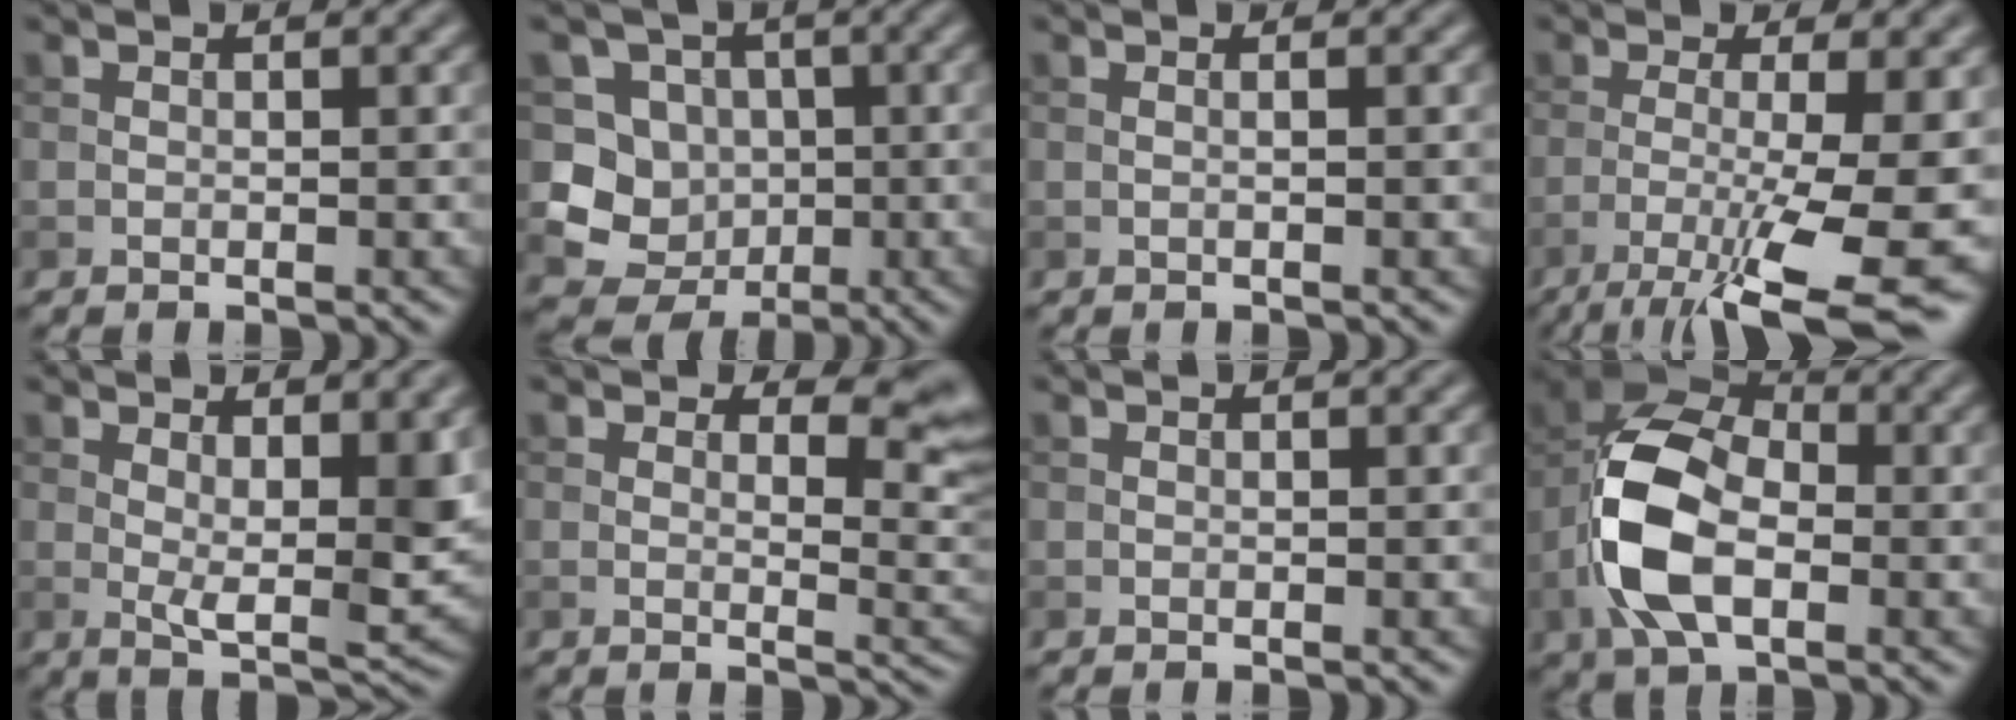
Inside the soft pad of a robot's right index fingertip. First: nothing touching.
{"total": 5.8, "force": [-0.6, 5.5, 1.9], "torque": [-0.015, -0.006, -0.027]}
{"total": 0.8, "force": [0.1, 0.2, 0.7], "torque": [-0.010, 0.000, -0.006]}
{"total": 9.7, "force": [-3.9, 1.9, 8.7], "torque": [-0.132, -0.010, -0.063]}
{"total": 6.0, "force": [1.6, 2.1, 5.4], "torque": [-0.085, -0.013, 0.031]}
{"total": 5.5, "force": [2.9, 2.8, 3.8], "torque": [-0.038, -0.006, 0.040]}
{"total": 0.0}
{"total": 10.0, "force": [-2.2, 5.8, 7.8], "torque": [-0.173, 0.007, -0.052]}